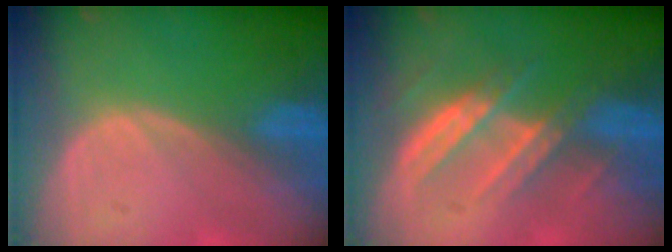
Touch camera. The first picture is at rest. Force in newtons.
{"total": 7.2, "press": 6.8, "slide": 2.2}